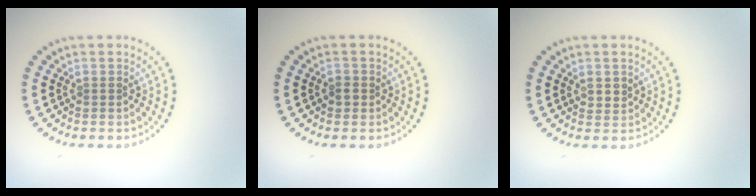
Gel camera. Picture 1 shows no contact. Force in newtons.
{"total": 1.1, "press": 1.1, "slide": 0.1}
{"total": 1.2, "press": 1.1, "slide": 0.4}